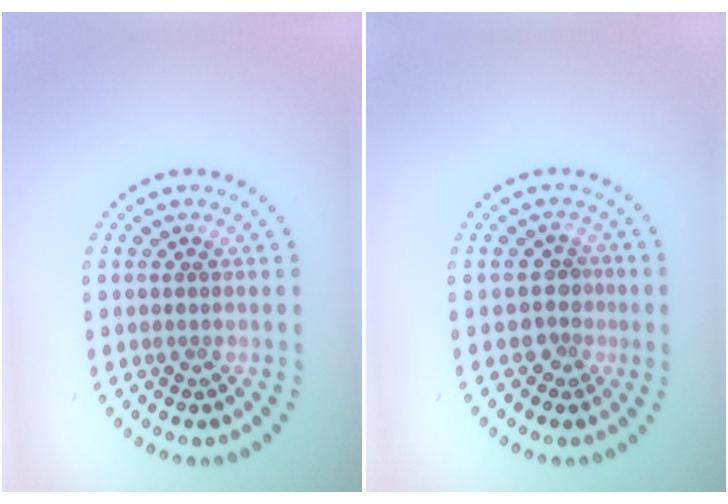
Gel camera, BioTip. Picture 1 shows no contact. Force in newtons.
{"total": 2.3, "press": 1.6, "slide": 1.5}